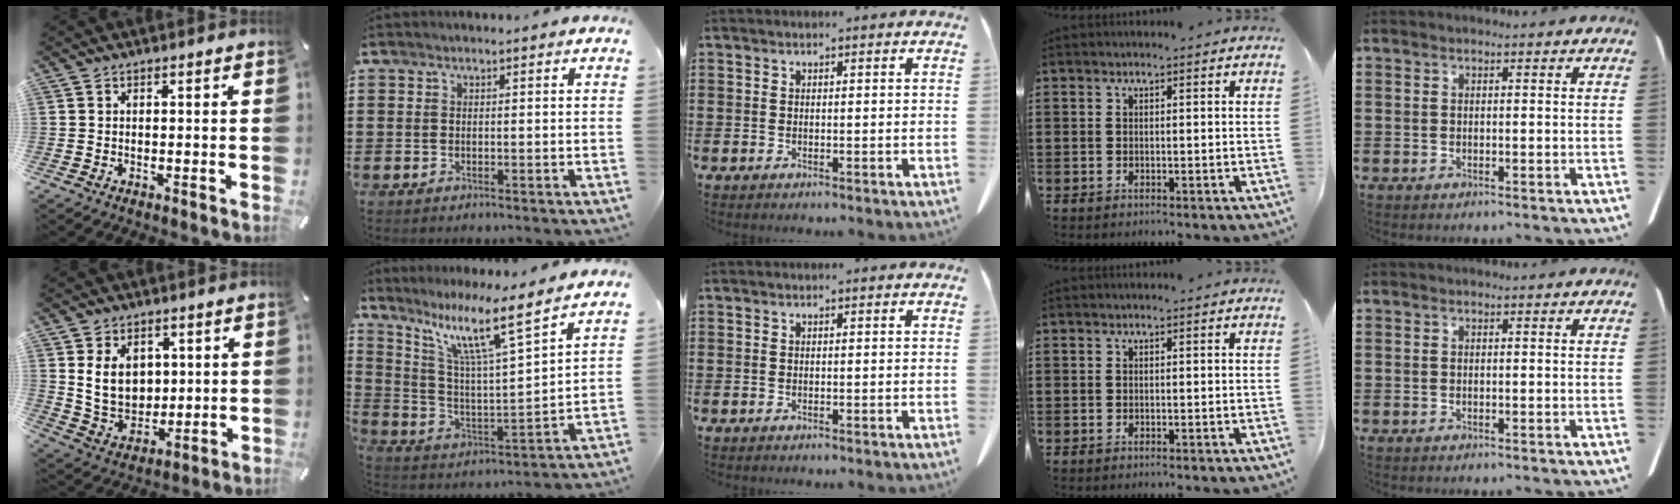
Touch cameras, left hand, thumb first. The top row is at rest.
{"thumb": {"total": 9.6, "force": [2.9, 7.9, 4.6], "torque": [-0.094, -0.008, 0.053]}, "index": {"total": 11.6, "force": [8.2, 0.6, 8.2], "torque": [-0.179, -0.045, 0.131]}}